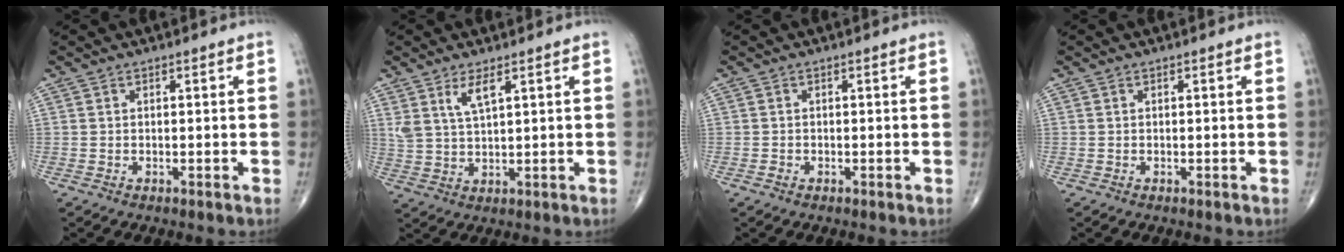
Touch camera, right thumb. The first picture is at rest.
{"total": 4.8, "force": [2.7, 1.4, 3.7], "torque": [-0.076, -0.016, 0.062]}
{"total": 0.6, "force": [-0.3, 0.5, 0.2], "torque": [-0.004, 0.002, -0.008]}
{"total": 0.0}